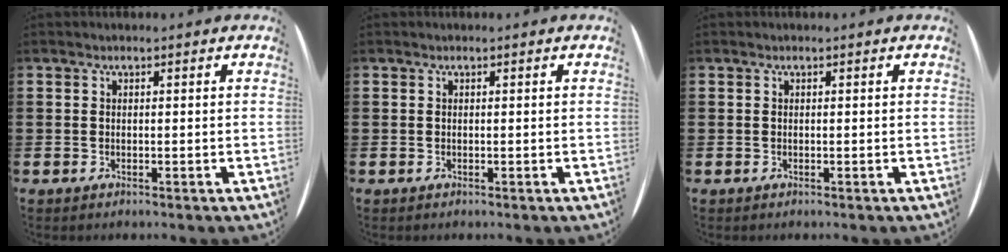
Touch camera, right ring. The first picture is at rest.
{"total": 0.0}
{"total": 0.0}